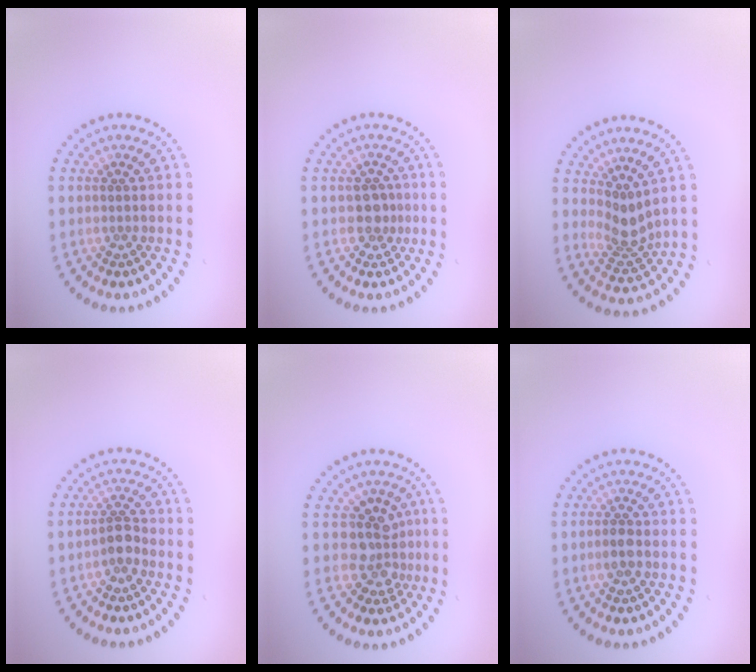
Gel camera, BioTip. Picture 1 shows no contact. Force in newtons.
{"total": 1.9, "press": 1.7, "slide": 0.9}
{"total": 2.8, "press": 2.0, "slide": 2.0}
{"total": 2.1, "press": 1.7, "slide": 1.2}
{"total": 3.5, "press": 2.9, "slide": 2.1}
{"total": 1.7, "press": 1.7, "slide": 0.4}